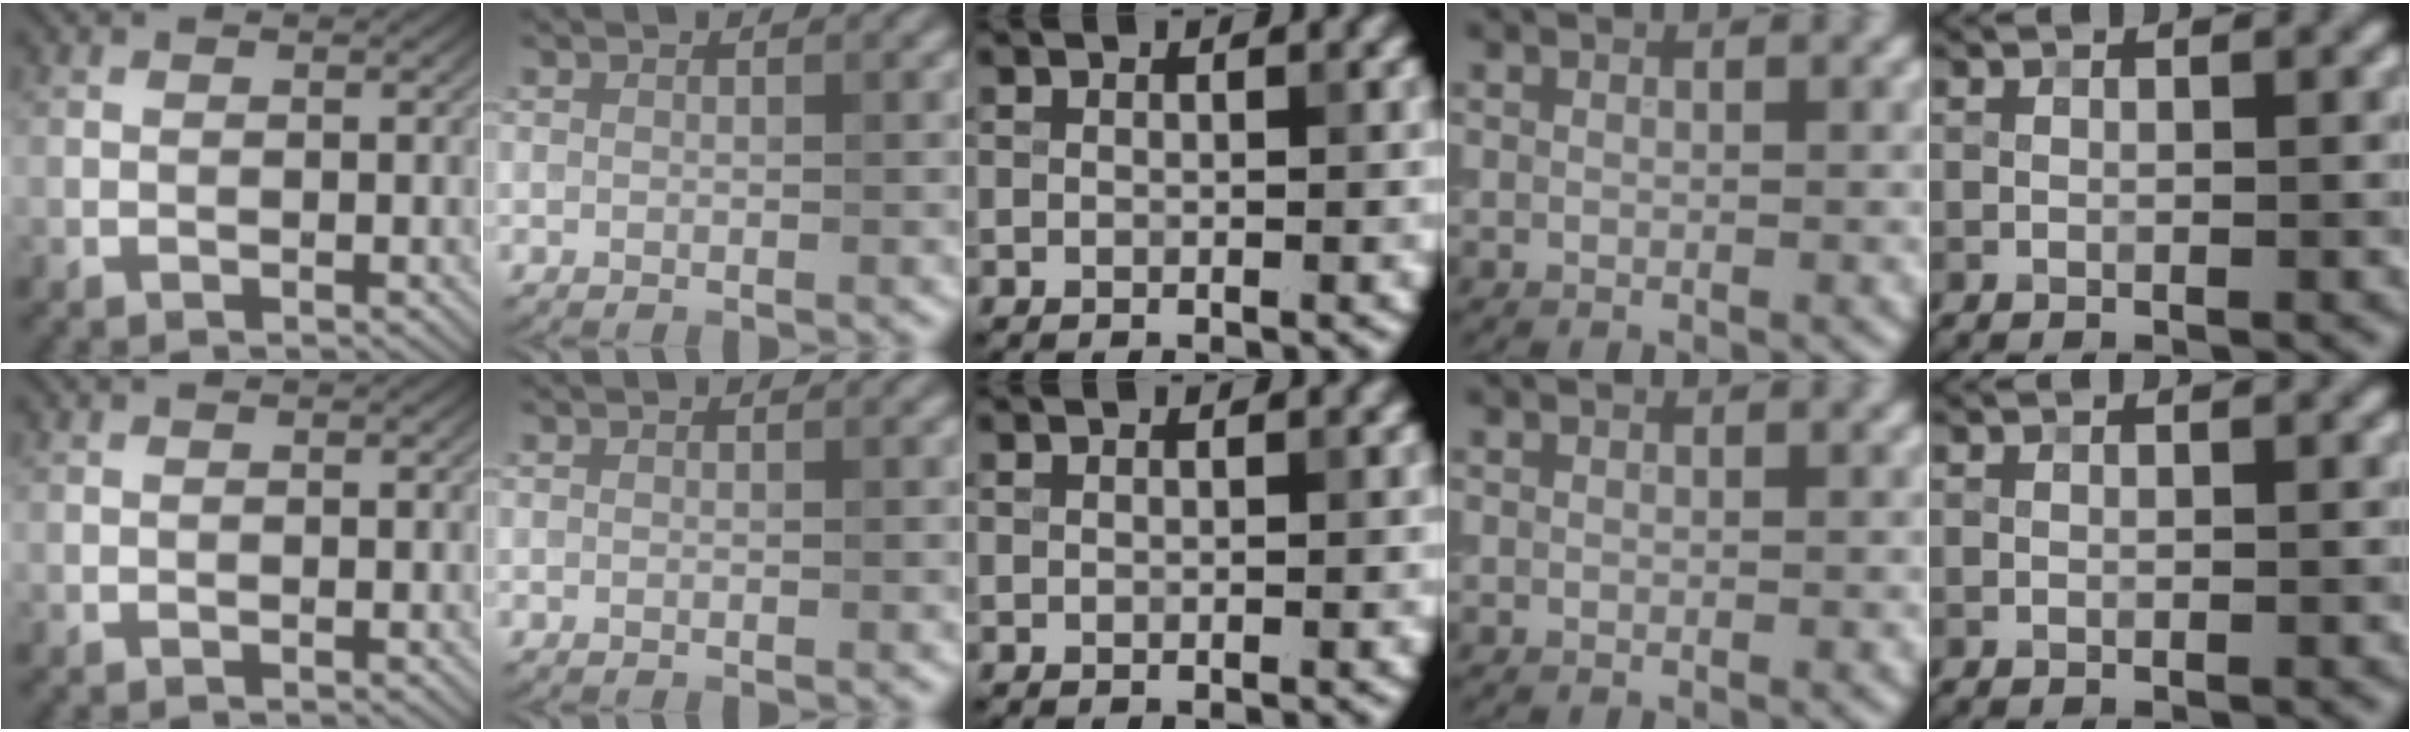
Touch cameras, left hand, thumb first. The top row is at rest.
{}